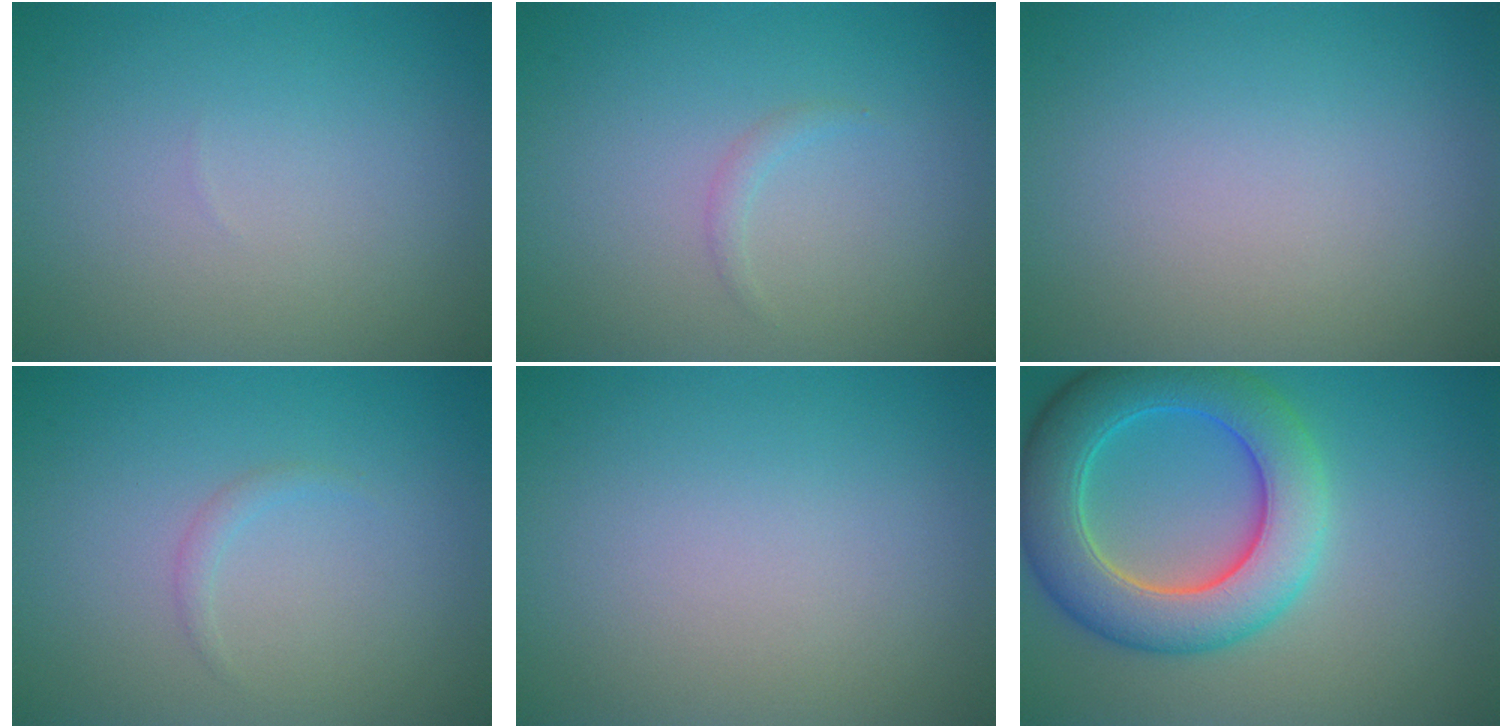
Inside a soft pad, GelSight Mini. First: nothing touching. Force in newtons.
{"total": 0.7, "press": 0.7, "slide": 0.1}
{"total": 0.0}
{"total": 0.7, "press": 0.7, "slide": 0.1}
{"total": 0.0}
{"total": 8.4, "press": 8.4, "slide": 0.3}